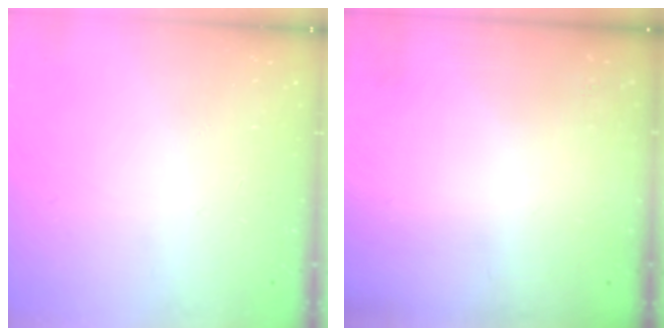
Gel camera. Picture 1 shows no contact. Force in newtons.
{"total": 3.2, "press": 3.0, "slide": 1.1}